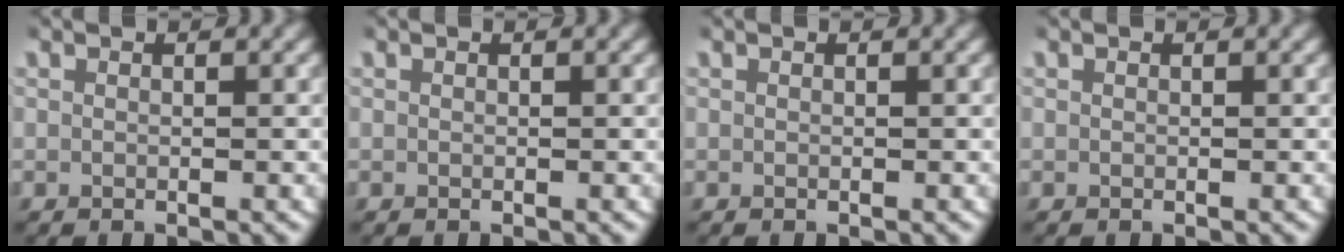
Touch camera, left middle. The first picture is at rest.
{"total": 0.0}
{"total": 0.0}
{"total": 0.0}